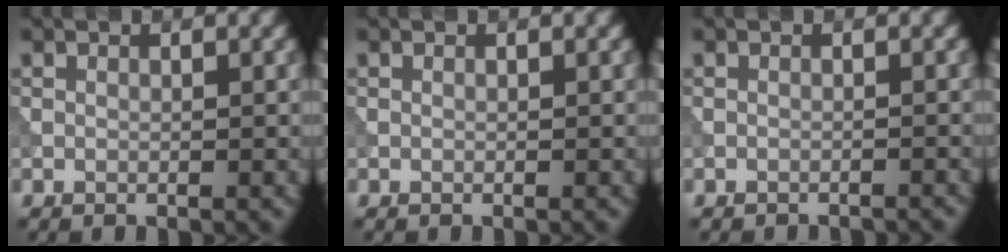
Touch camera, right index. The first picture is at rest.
{"total": 0.0}
{"total": 1.8, "force": [-1.7, 0.2, 0.3], "torque": [0.007, -0.002, -0.024]}